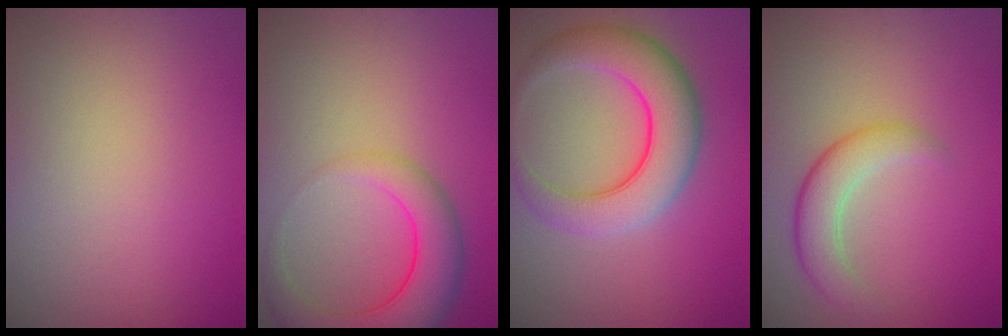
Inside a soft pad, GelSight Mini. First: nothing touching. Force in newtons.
{"total": 6.0, "press": 6.0, "slide": 0.4}
{"total": 7.0, "press": 7.0, "slide": 0.1}
{"total": 3.5, "press": 3.5, "slide": 0.1}